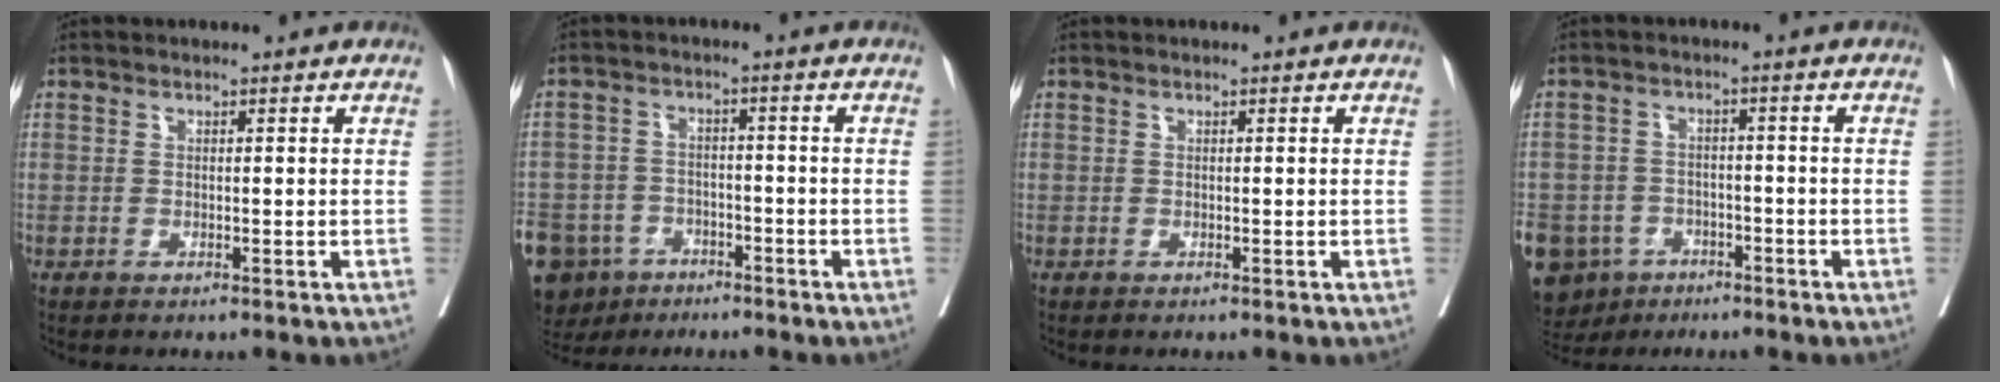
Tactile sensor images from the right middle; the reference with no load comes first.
{"total": 18.5, "force": [-10.9, 13.2, 7.1], "torque": [-0.225, -0.012, -0.162]}
{"total": 0.0}
{"total": 15.9, "force": [-8.9, 11.9, 5.5], "torque": [-0.162, 0.000, -0.124]}